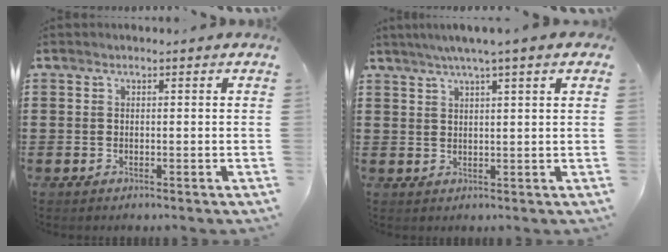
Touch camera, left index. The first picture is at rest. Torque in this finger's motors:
{"motor_torque": [1.50, -0.64, 1.05, 0.19]}